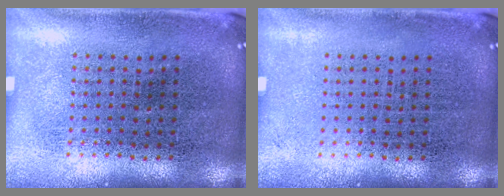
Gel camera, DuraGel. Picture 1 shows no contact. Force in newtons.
{"total": 0.0}